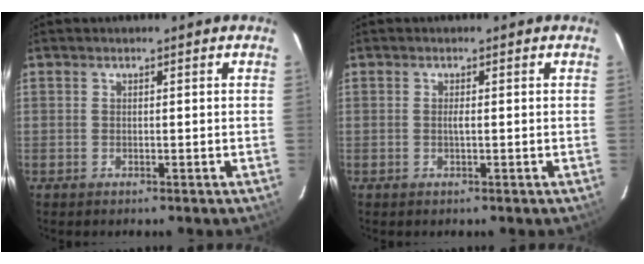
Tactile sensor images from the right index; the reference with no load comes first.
{"total": 0.9, "force": [-0.1, -0.1, 0.9], "torque": [-0.017, 0.000, -0.003]}